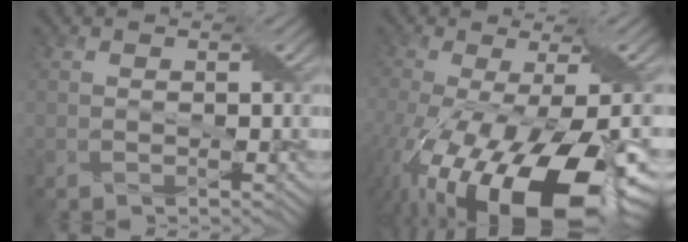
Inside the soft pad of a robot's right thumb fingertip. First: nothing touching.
{"total": 18.9, "force": [-8.1, 7.1, 15.5], "torque": [-0.280, -0.058, -0.106]}